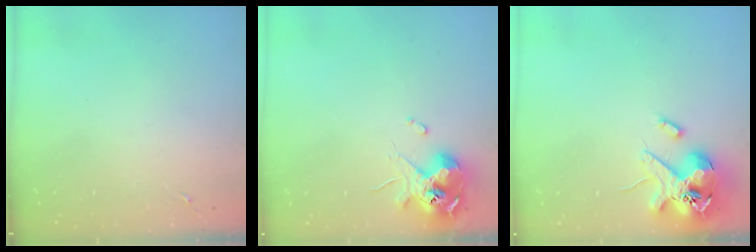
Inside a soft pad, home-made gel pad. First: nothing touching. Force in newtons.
{"total": 11.1, "press": 11.0, "slide": 1.6}
{"total": 14.4, "press": 14.2, "slide": 2.4}